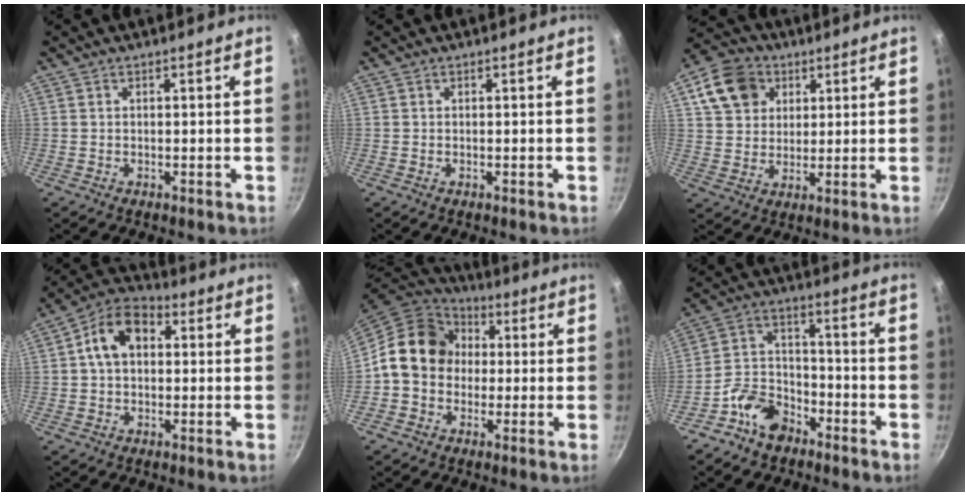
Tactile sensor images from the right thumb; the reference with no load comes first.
{"total": 0.0}
{"total": 11.5, "force": [4.8, 9.1, 5.1], "torque": [-0.069, 0.003, 0.081]}
{"total": 10.4, "force": [1.8, 7.2, 7.2], "torque": [-0.098, 0.029, 0.013]}
{"total": 14.4, "force": [0.8, 12.1, 7.6], "torque": [-0.089, 0.032, -0.005]}
{"total": 10.0, "force": [-6.4, 6.3, 4.5], "torque": [-0.055, 0.064, -0.126]}